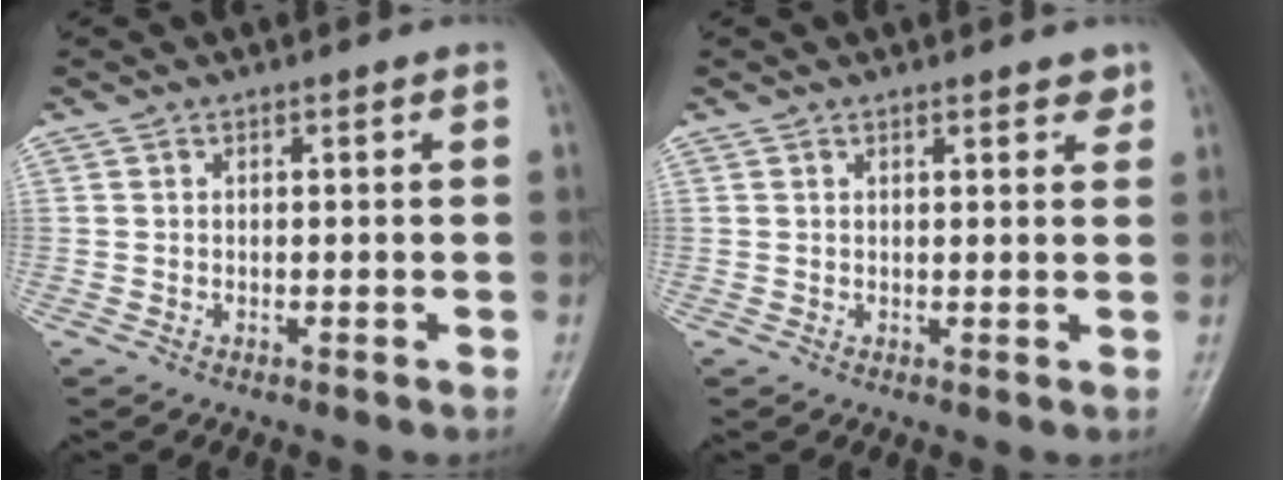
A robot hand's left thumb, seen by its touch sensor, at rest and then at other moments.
{"total": 2.6, "force": [2.0, 1.0, 1.4], "torque": [-0.004, -0.008, 0.022]}